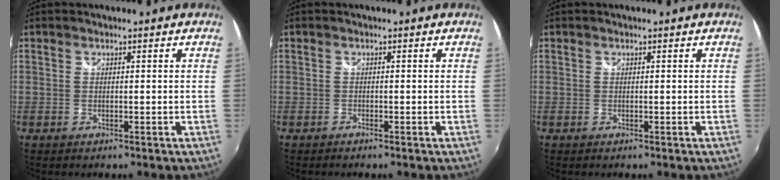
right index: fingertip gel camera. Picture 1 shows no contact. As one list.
[{"total": 0.6, "force": [-0.5, 0.1, 0.2], "torque": [-0.005, -0.003, -0.011]}, {"total": 0.0}]